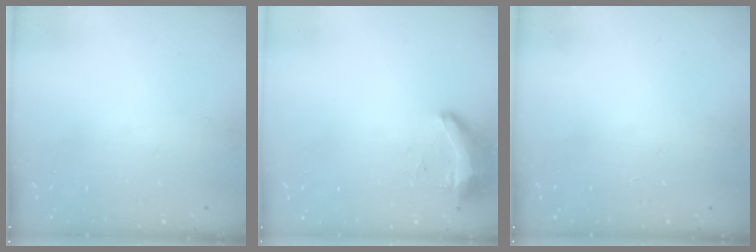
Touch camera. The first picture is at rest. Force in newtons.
{"total": 8.5, "press": 8.3, "slide": 1.6}
{"total": 0.0}